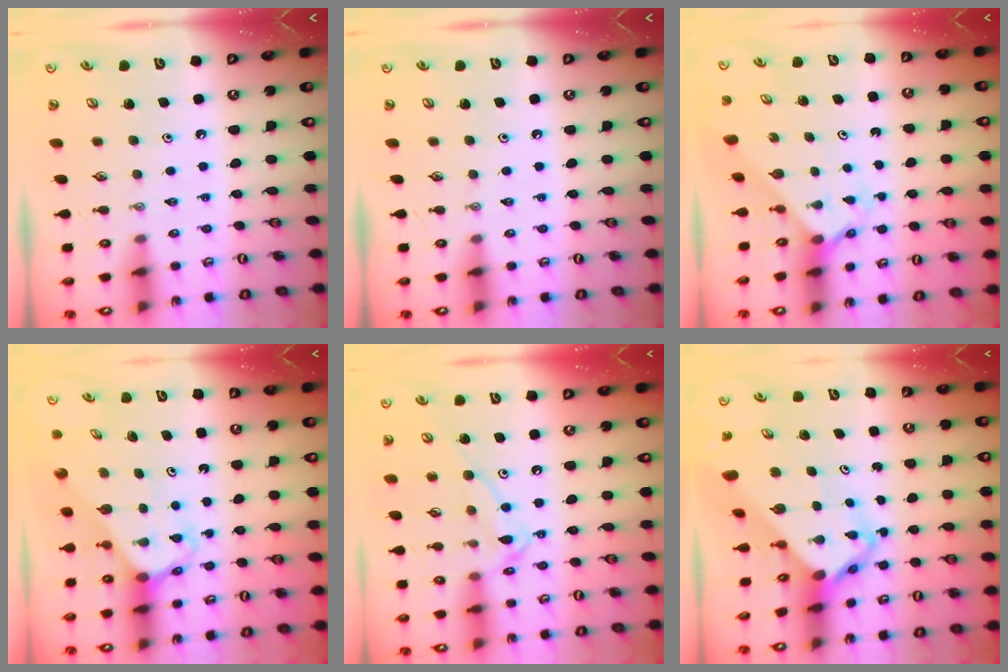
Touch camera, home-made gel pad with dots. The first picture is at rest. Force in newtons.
{"total": 0.0}
{"total": 2.0, "press": 2.0, "slide": 0.2}
{"total": 2.8, "press": 2.8, "slide": 0.2}
{"total": 11.5, "press": 11.5, "slide": 0.7}
{"total": 4.9, "press": 4.9, "slide": 0.5}